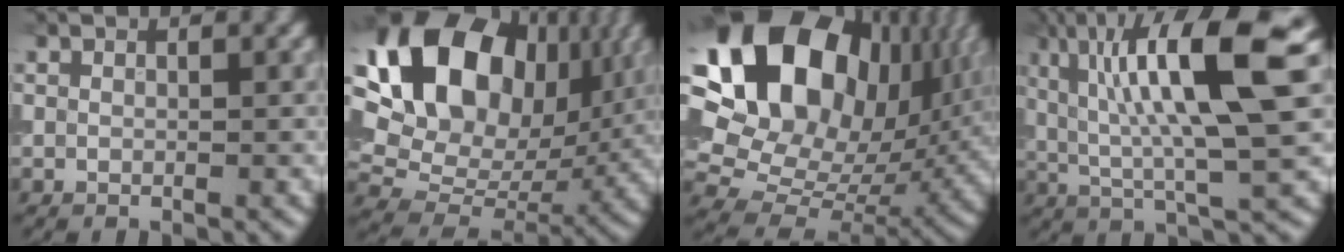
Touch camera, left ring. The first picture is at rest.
{"total": 18.6, "force": [6.8, 12.8, 11.7], "torque": [-0.219, 0.040, 0.124]}
{"total": 22.3, "force": [8.4, 15.3, 13.9], "torque": [-0.299, 0.056, 0.148]}
{"total": 11.5, "force": [2.6, 2.8, 10.9], "torque": [-0.186, 0.008, 0.044]}